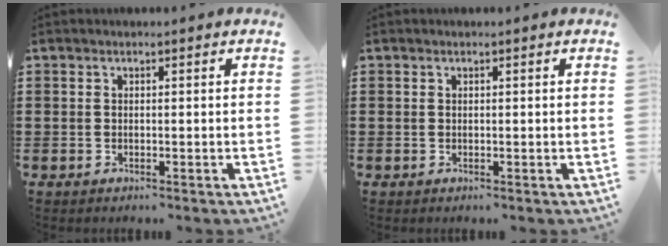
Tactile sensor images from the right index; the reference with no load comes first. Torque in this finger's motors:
{"motor_torque": [-0.16, 0.05, 0.00, -0.01]}